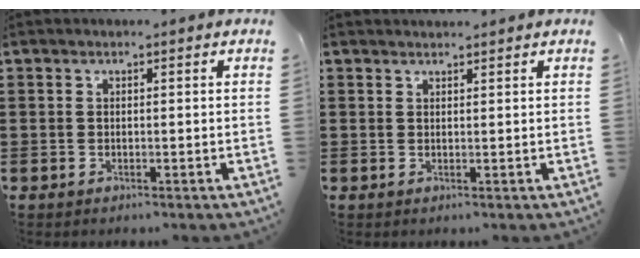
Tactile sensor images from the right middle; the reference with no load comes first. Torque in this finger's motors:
{"motor_torque": [-0.03, -0.03, 0.00, -0.01]}